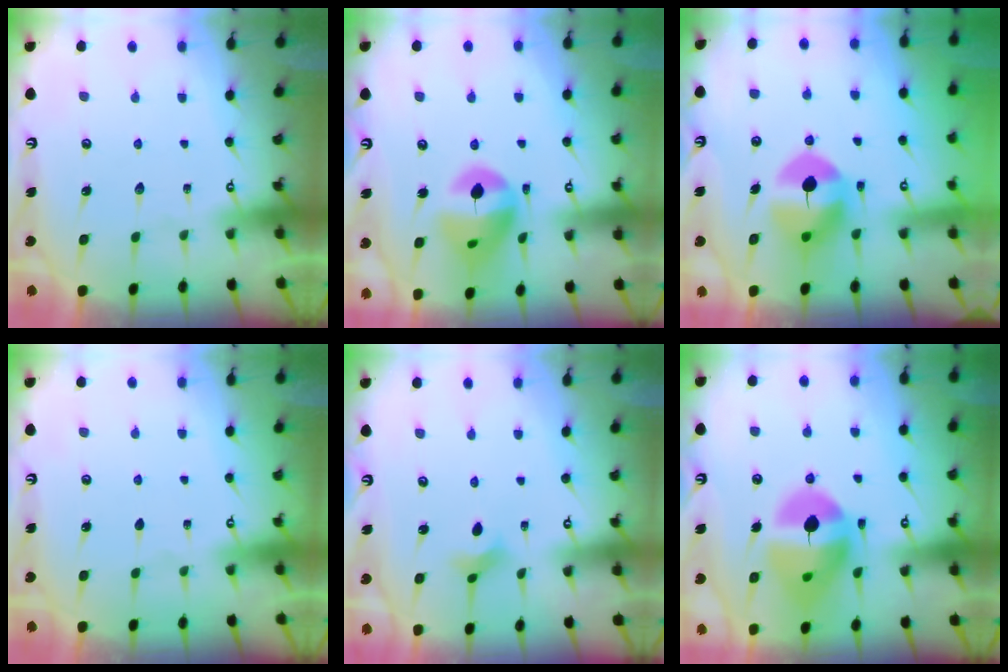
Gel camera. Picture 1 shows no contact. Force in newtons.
{"total": 14.3, "press": 14.1, "slide": 1.9}
{"total": 9.5, "press": 9.4, "slide": 1.5}
{"total": 0.0}
{"total": 2.3, "press": 2.2, "slide": 0.4}
{"total": 15.5, "press": 15.3, "slide": 2.2}